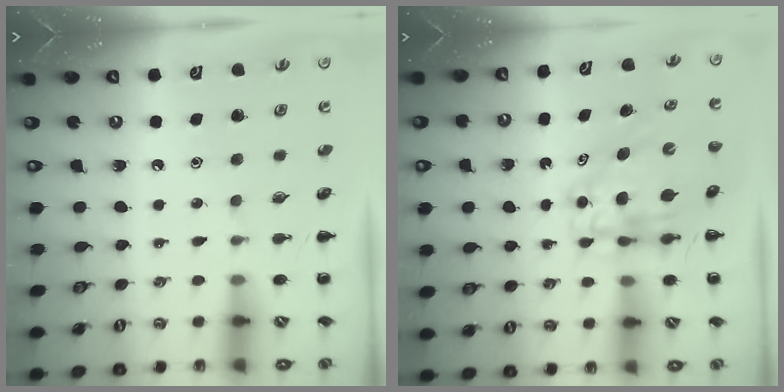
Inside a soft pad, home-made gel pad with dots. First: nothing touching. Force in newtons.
{"total": 6.8, "press": 6.6, "slide": 1.5}